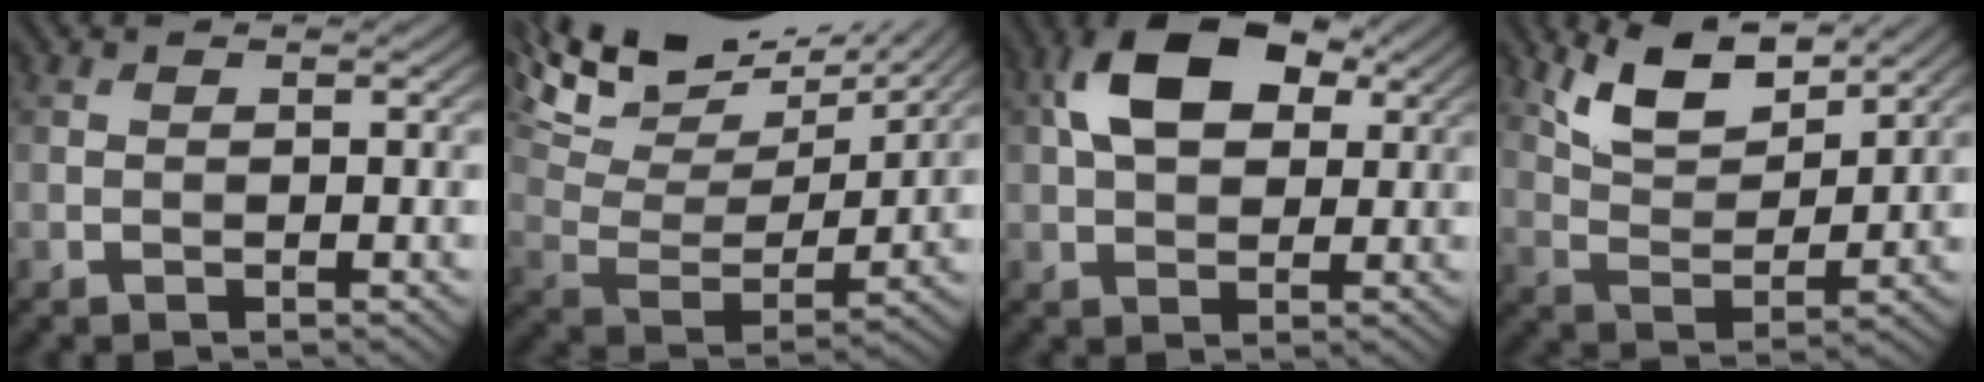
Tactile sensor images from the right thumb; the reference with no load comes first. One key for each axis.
{"total": 17.6, "fx": 13.7, "fy": 5.7, "fz": 9.4, "tx": -0.234, "ty": 0.032, "tz": 0.194}
{"total": 10.2, "fx": 3.1, "fy": 6.4, "fz": 7.3, "tx": -0.148, "ty": 0.021, "tz": 0.049}
{"total": 8.2, "fx": 6.0, "fy": 2.9, "fz": 4.8, "tx": -0.105, "ty": 0.001, "tz": 0.118}